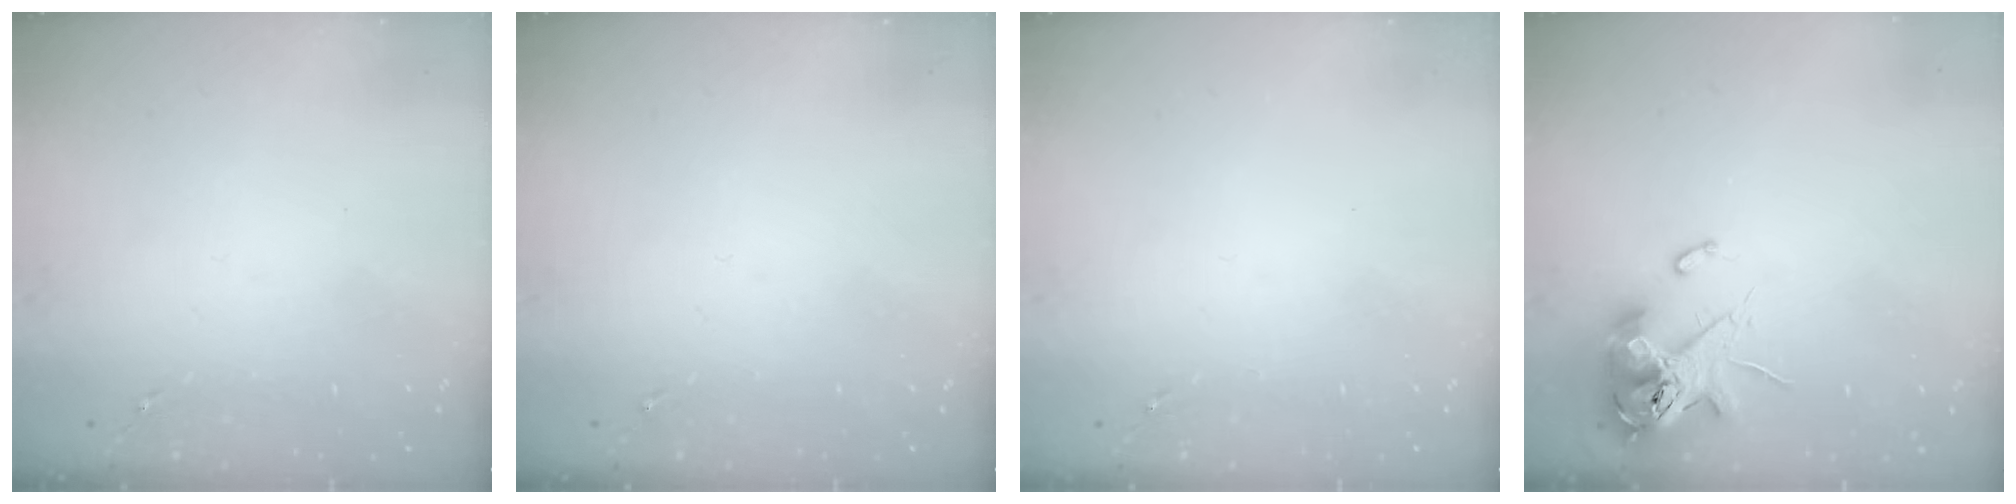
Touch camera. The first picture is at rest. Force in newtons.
{"total": 0.0}
{"total": 0.0}
{"total": 12.6, "press": 12.5, "slide": 2.0}